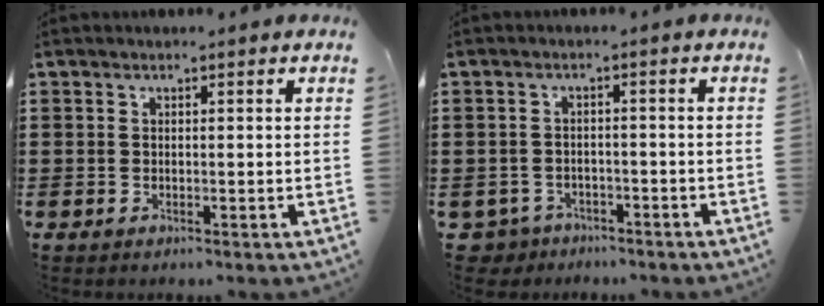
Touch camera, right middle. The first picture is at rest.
{"total": 2.8, "force": [-2.6, 1.0, -0.1], "torque": [-0.015, -0.003, -0.061]}